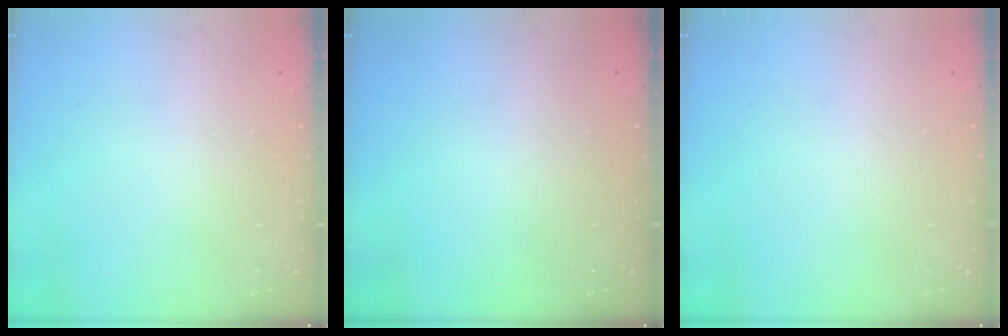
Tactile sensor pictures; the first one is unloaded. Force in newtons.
{"total": 0.0}
{"total": 0.0}